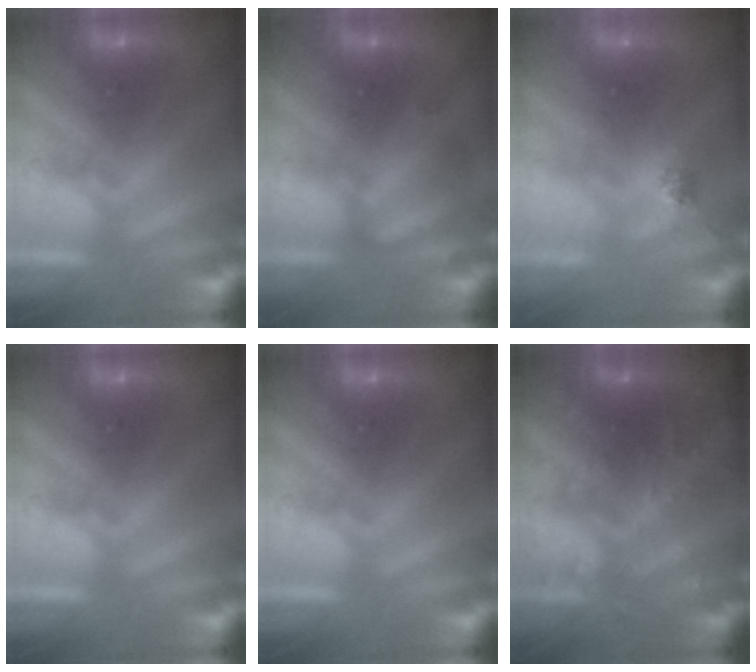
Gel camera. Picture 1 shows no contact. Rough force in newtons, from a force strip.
{"total": 2.5}
{"total": 2.4}
{"total": 0.0}
{"total": 0.0}
{"total": 8.6}